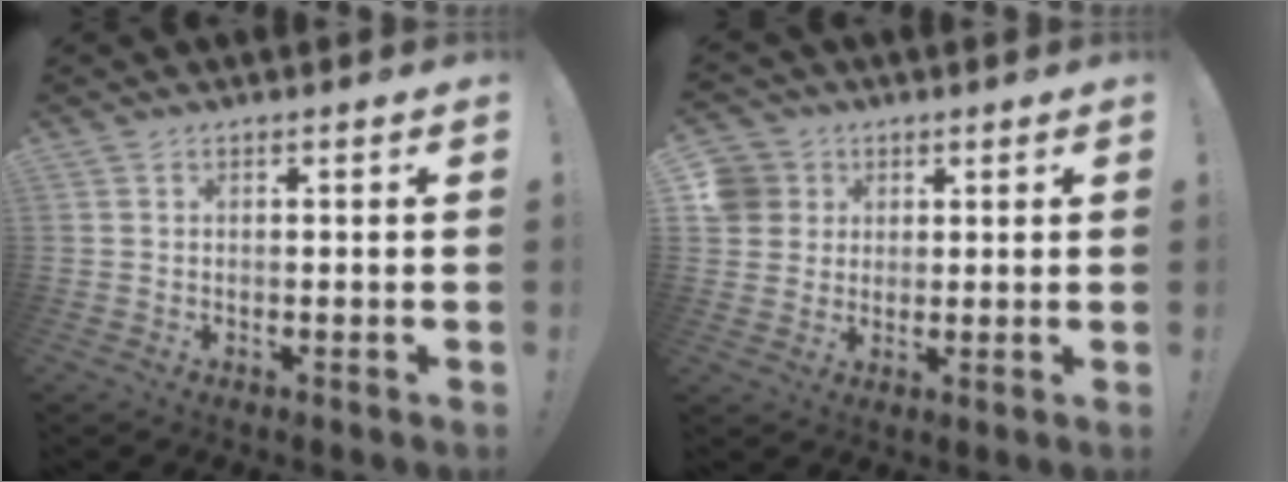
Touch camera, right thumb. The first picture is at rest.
{"total": 7.5, "force": [2.0, 7.0, 1.7], "torque": [-0.034, -0.005, 0.043]}